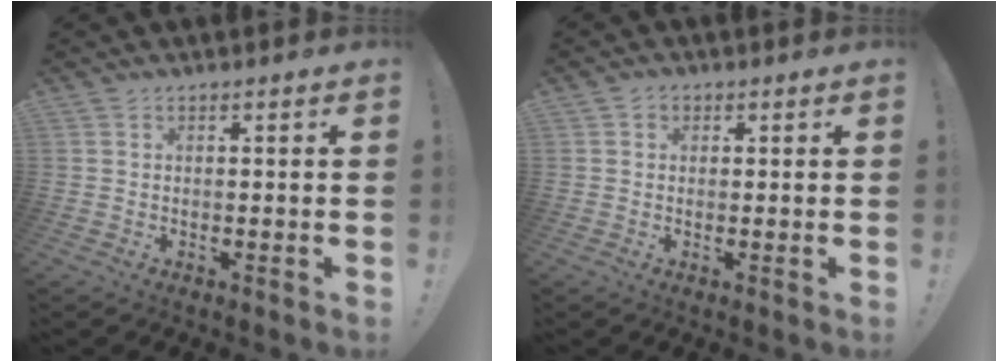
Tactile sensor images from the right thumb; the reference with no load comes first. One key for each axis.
{"total": 1.5, "fx": 0.4, "fy": 1.3, "fz": 0.5, "tx": -0.010, "ty": 0.004, "tz": 0.006}